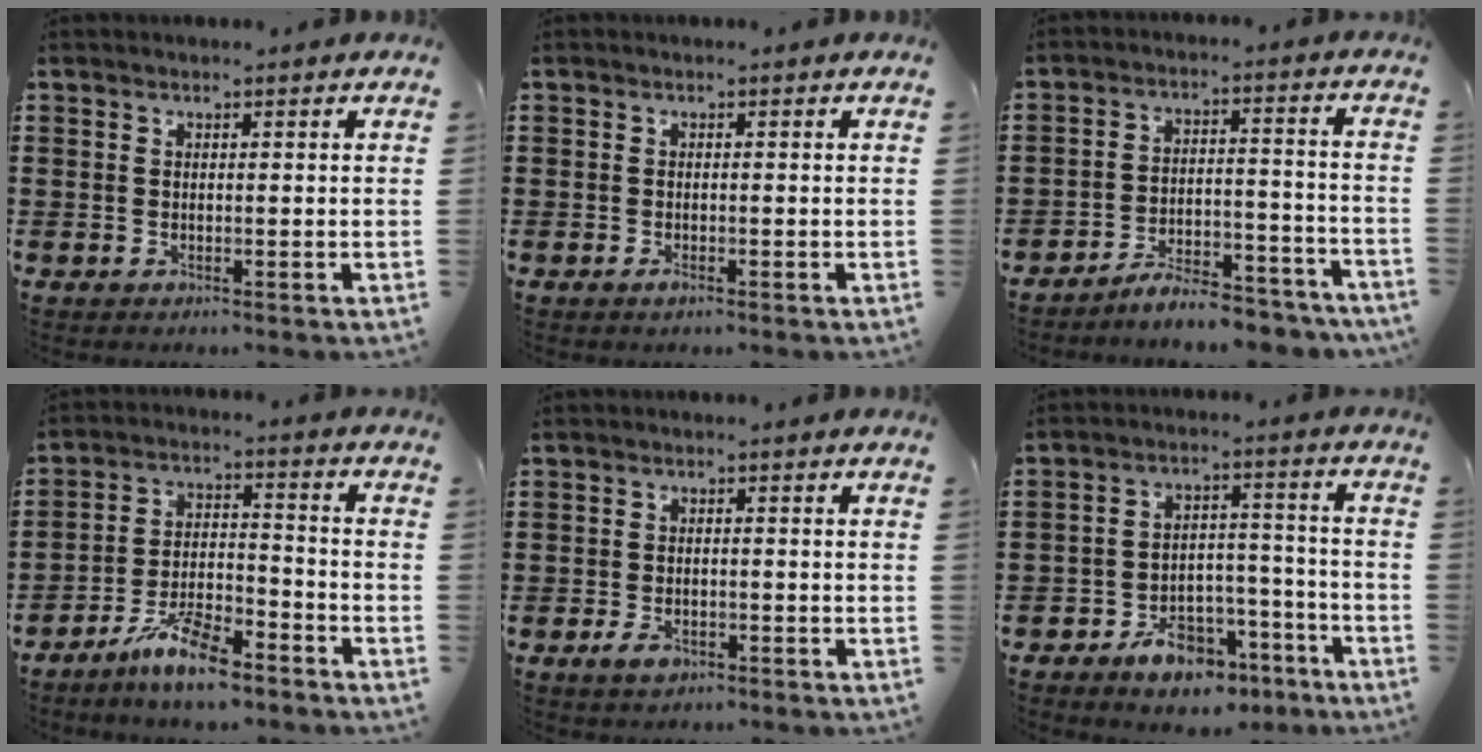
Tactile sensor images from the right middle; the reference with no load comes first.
{"total": 0.7, "force": [-0.4, 0.2, 0.5], "torque": [-0.011, -0.007, -0.006]}
{"total": 6.4, "force": [-6.2, 0.5, 1.6], "torque": [-0.022, 0.010, -0.118]}
{"total": 8.8, "force": [-6.8, 1.9, 5.1], "torque": [-0.104, 0.011, -0.129]}
{"total": 2.1, "force": [-1.2, 1.0, 1.4], "torque": [-0.034, -0.003, -0.026]}
{"total": 7.3, "force": [-5.7, 3.5, 3.0], "torque": [-0.051, 0.028, -0.104]}